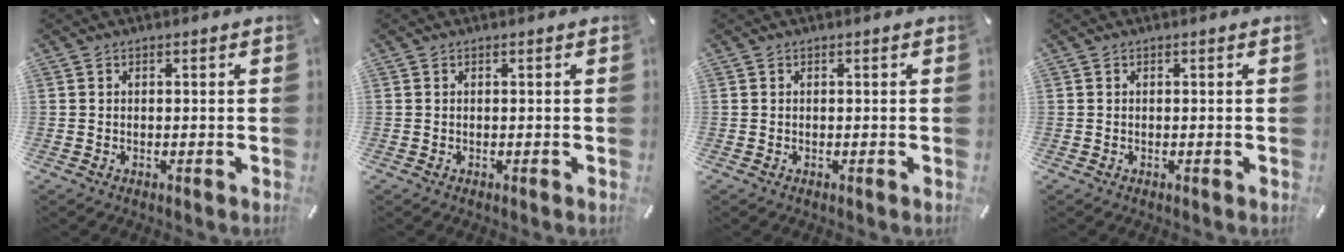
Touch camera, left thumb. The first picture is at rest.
{"total": 0.0}
{"total": 0.0}
{"total": 0.0}